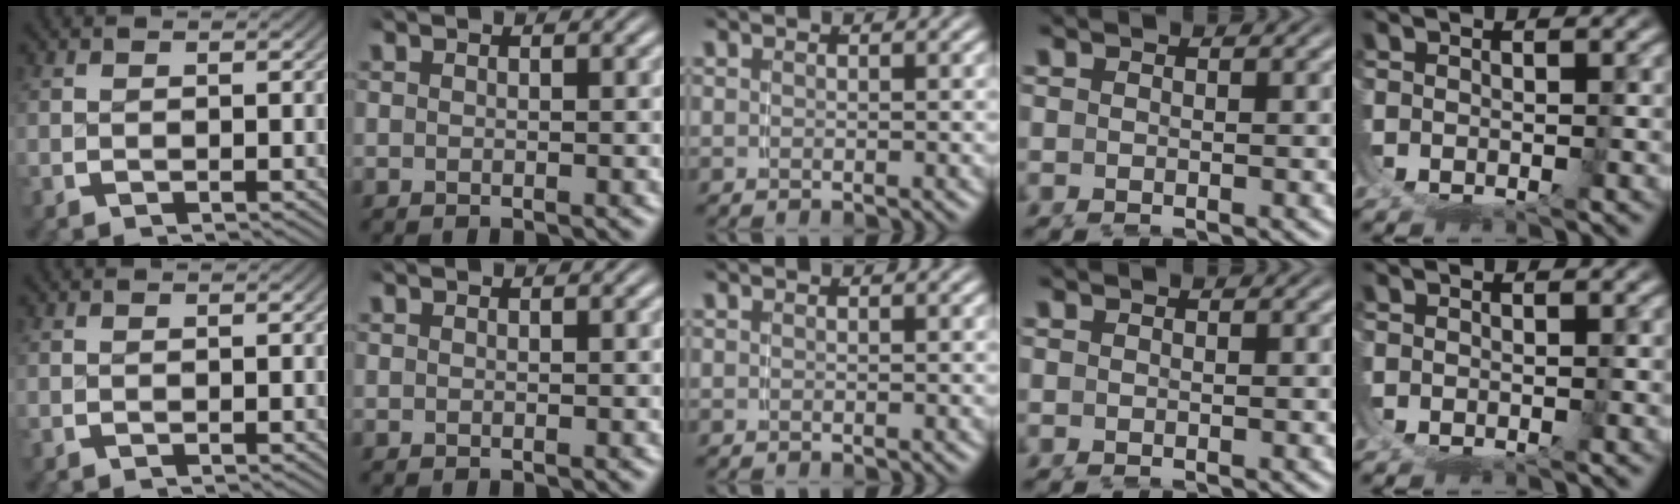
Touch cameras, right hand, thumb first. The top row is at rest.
{}